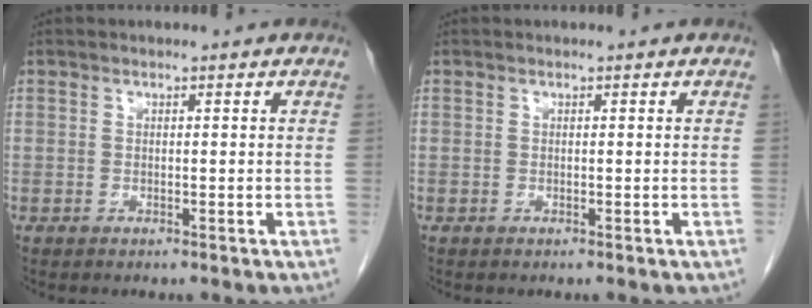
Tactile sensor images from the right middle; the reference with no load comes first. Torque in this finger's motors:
{"motor_torque": [-0.03, -0.01, -0.01, -0.01]}